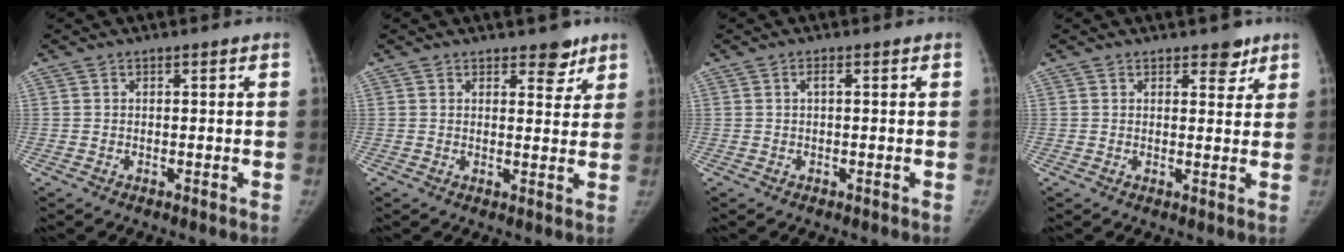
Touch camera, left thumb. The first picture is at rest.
{"total": 4.1, "force": [2.9, 2.1, 1.9], "torque": [0.003, -0.018, 0.039]}
{"total": 0.8, "force": [0.1, 0.2, 0.8], "torque": [-0.017, 0.001, 0.000]}
{"total": 3.2, "force": [2.3, 1.7, 1.5], "torque": [0.003, -0.014, 0.031]}